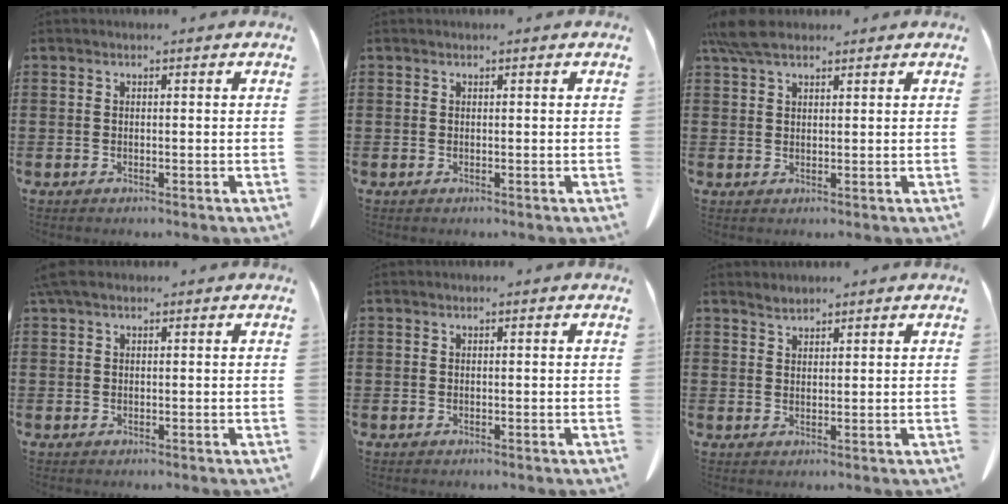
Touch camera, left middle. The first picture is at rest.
{"total": 0.0}
{"total": 4.9, "force": [3.7, 1.6, 2.7], "torque": [-0.063, 0.001, 0.072]}
{"total": 2.1, "force": [1.0, 1.1, 1.5], "torque": [-0.042, 0.001, 0.018]}
{"total": 0.0}
{"total": 1.7, "force": [1.7, 0.4, 0.3], "torque": [-0.010, 0.000, 0.034]}